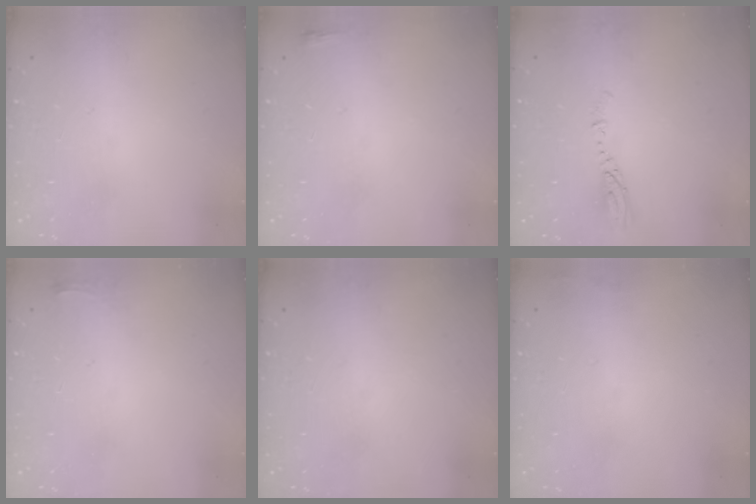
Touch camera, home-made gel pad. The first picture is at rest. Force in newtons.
{"total": 2.0, "press": 2.0, "slide": 0.5}
{"total": 3.6, "press": 3.5, "slide": 0.4}
{"total": 2.8, "press": 2.8, "slide": 0.4}
{"total": 0.0}
{"total": 2.9, "press": 2.4, "slide": 1.6}